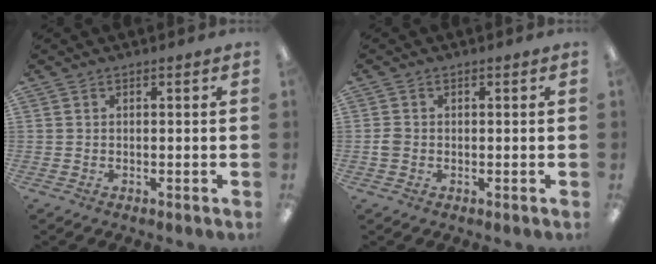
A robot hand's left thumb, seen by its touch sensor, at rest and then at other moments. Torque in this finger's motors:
{"motor_torque": [-0.20, 0.24, 0.31, -0.45, -0.01]}